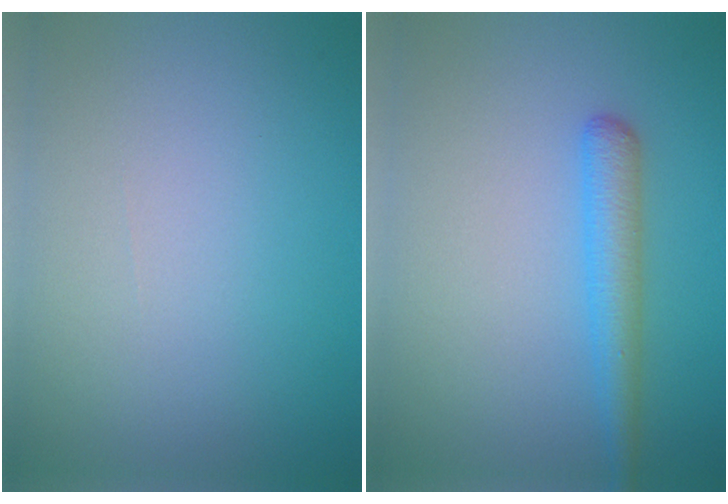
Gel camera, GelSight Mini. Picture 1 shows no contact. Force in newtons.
{"total": 2.8, "press": 2.8, "slide": 0.1}